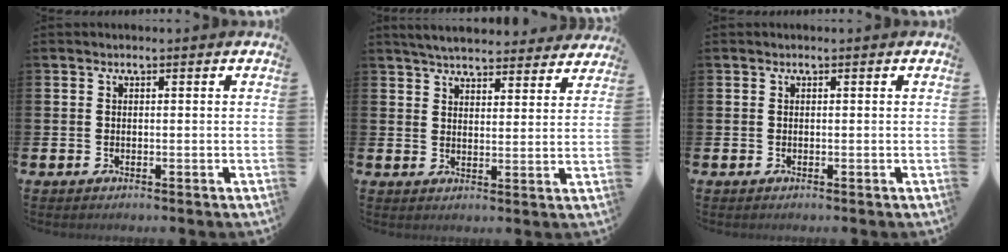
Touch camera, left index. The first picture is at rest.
{"total": 5.2, "force": [5.0, 1.0, 0.8], "torque": [-0.027, -0.028, 0.088]}
{"total": 0.0}